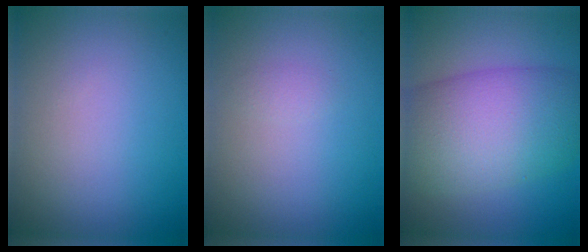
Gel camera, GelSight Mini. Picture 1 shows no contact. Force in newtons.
{"total": 0.7, "press": 0.7, "slide": 0.0}
{"total": 10.8, "press": 10.8, "slide": 0.2}